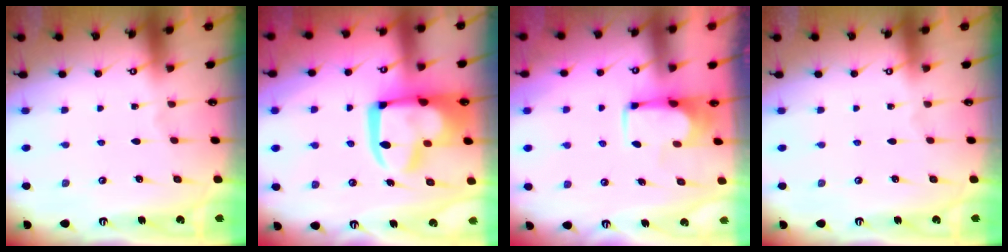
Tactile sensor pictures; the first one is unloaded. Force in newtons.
{"total": 12.7, "press": 12.5, "slide": 1.9}
{"total": 3.6, "press": 3.6, "slide": 0.2}
{"total": 0.0}